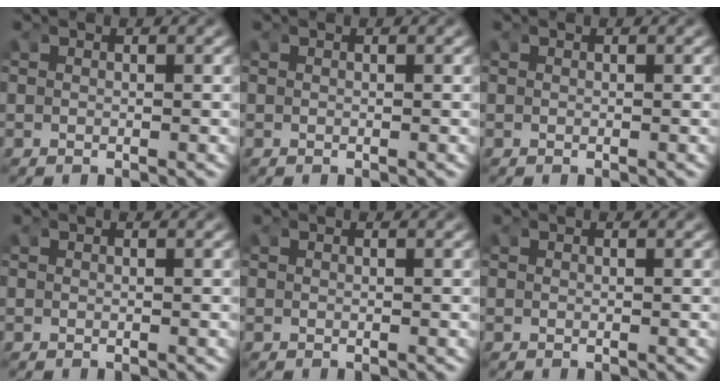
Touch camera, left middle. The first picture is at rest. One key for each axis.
{"total": 0.0}
{"total": 0.0}
{"total": 0.0}
{"total": 0.0}
{"total": 0.0}